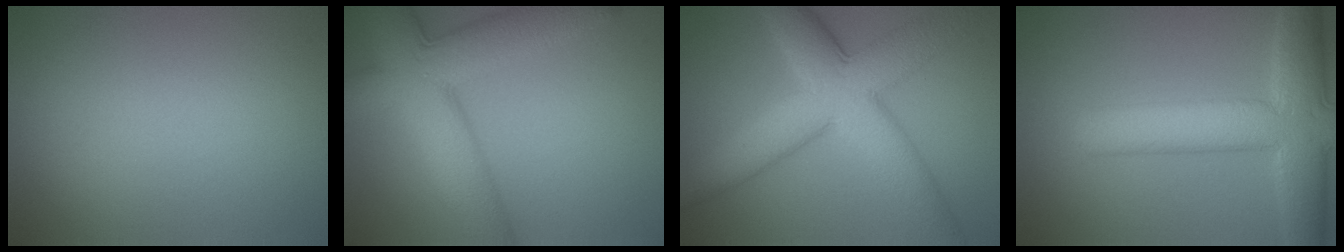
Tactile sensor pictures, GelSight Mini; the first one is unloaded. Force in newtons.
{"total": 9.8, "press": 9.8, "slide": 0.3}
{"total": 9.4, "press": 9.4, "slide": 0.2}
{"total": 8.9, "press": 8.9, "slide": 0.4}